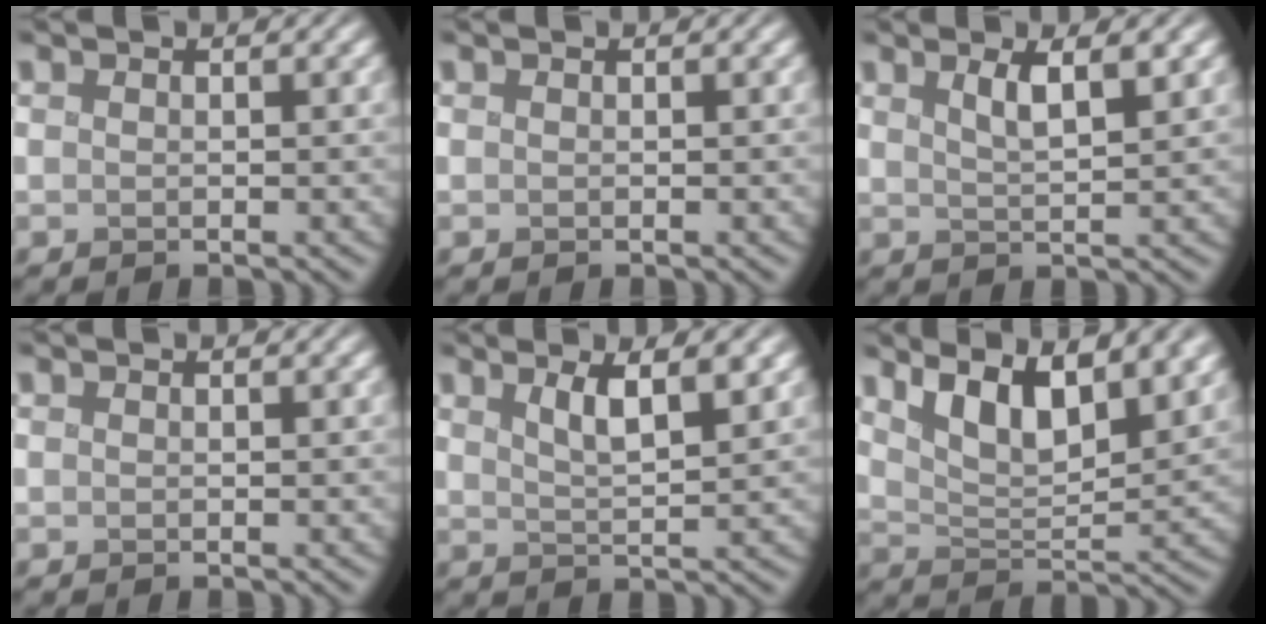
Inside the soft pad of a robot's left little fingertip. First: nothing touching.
{"total": 0.0}
{"total": 2.7, "force": [1.0, 0.5, 2.4], "torque": [-0.056, -0.005, 0.025]}
{"total": 0.0}
{"total": 3.5, "force": [1.4, 0.8, 3.1], "torque": [-0.066, -0.005, 0.031]}
{"total": 8.3, "force": [4.4, 3.3, 6.2], "torque": [-0.104, 0.006, 0.068]}